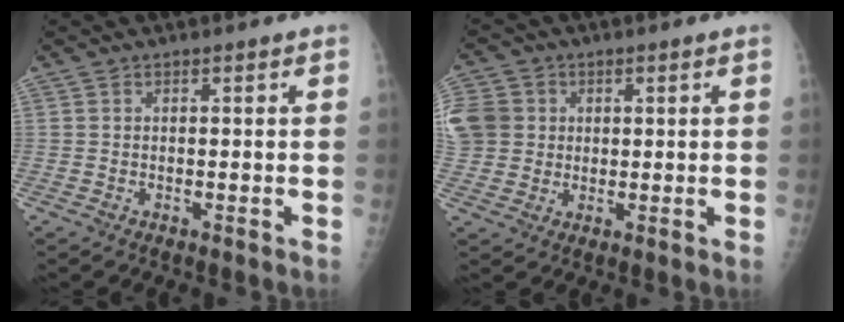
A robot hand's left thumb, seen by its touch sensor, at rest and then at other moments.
{"total": 12.1, "force": [2.4, 10.8, 5.0], "torque": [-0.116, 0.020, 0.050]}